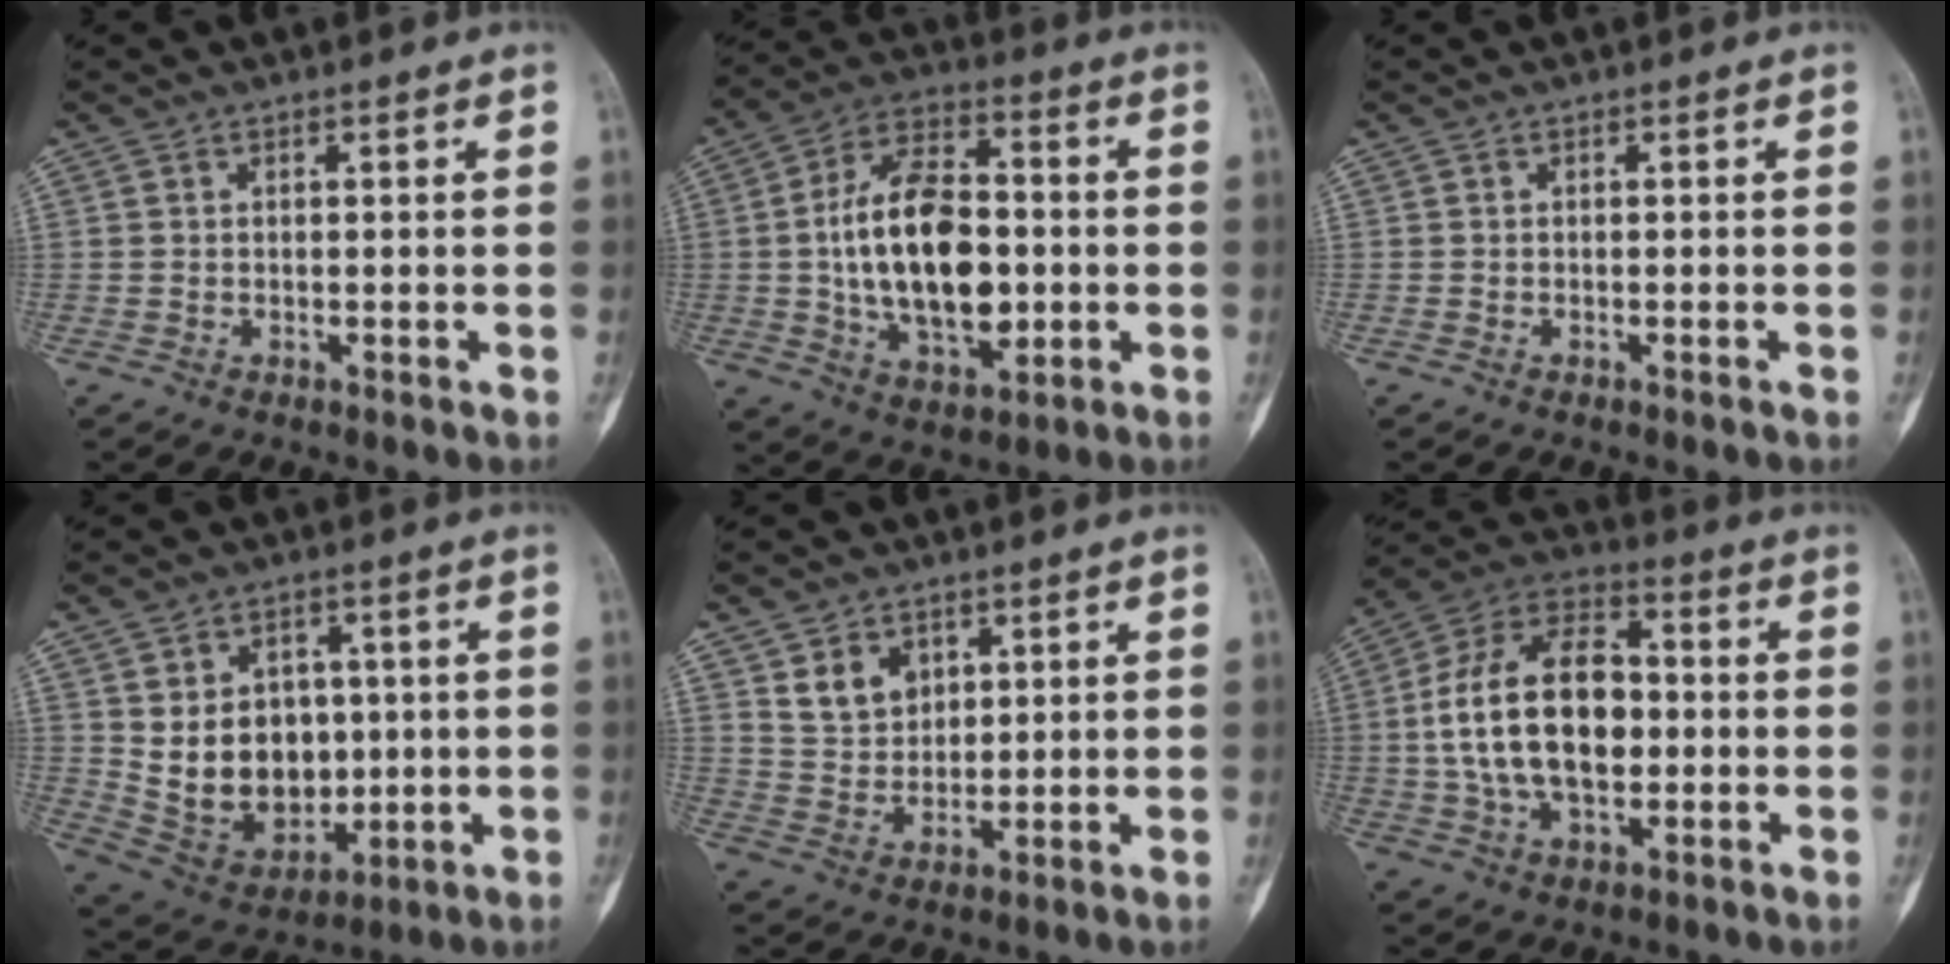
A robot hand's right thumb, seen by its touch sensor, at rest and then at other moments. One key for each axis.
{"total": 19.3, "fx": -0.9, "fy": 10.9, "fz": 15.9, "tx": -0.253, "ty": 0.014, "tz": -0.012}
{"total": 0.0}
{"total": 14.1, "fx": 1.0, "fy": 10.8, "fz": 8.9, "tx": -0.093, "ty": -0.007, "tz": 0.047}
{"total": 6.7, "fx": 3.3, "fy": 5.0, "fz": 2.9, "tx": -0.027, "ty": -0.024, "tz": 0.067}
{"total": 19.2, "fx": -0.3, "fy": 11.5, "fz": 15.4, "tx": -0.264, "ty": 0.026, "tz": -0.006}